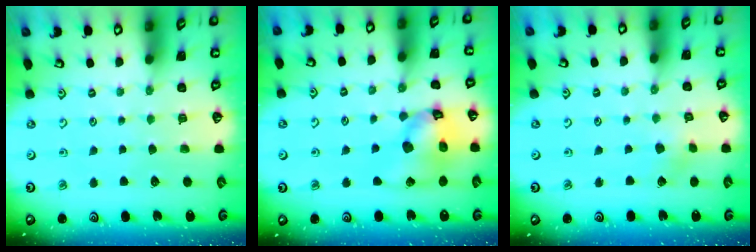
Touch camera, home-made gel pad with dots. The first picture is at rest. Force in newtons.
{"total": 14.5, "press": 14.4, "slide": 2.0}
{"total": 2.9, "press": 2.9, "slide": 0.7}